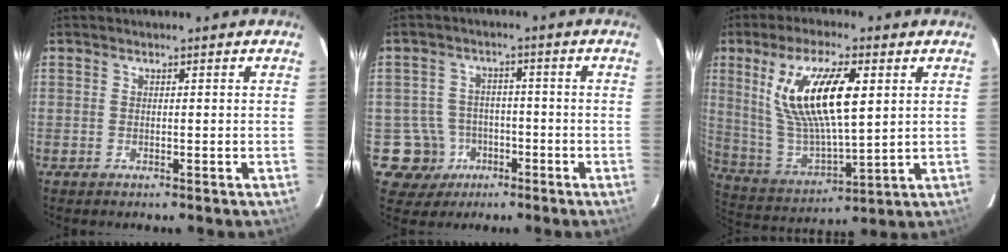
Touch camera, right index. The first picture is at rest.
{"total": 7.3, "force": [-3.1, 6.6, 0.0], "torque": [-0.015, 0.031, -0.043]}
{"total": 17.2, "force": [5.7, 5.7, 15.1], "torque": [-0.293, 0.000, 0.121]}